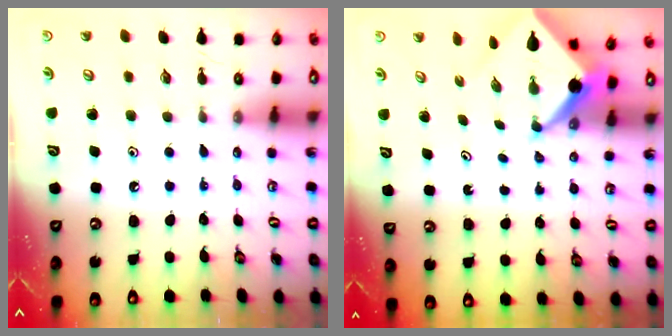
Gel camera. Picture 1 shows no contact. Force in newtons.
{"total": 5.4, "press": 5.4, "slide": 0.3}